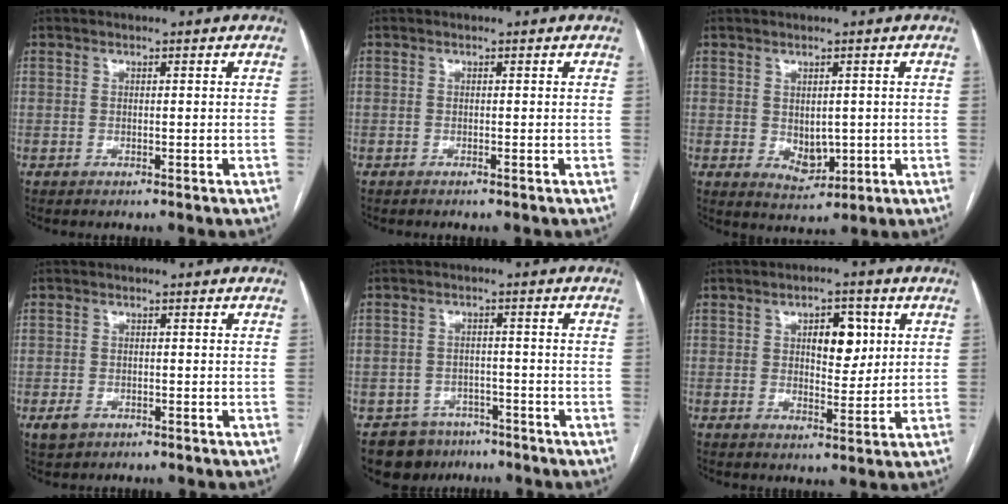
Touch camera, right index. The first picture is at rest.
{"total": 0.7, "force": [-0.6, 0.1, 0.3], "torque": [-0.009, -0.003, -0.008]}
{"total": 4.3, "force": [-0.1, 2.9, 3.1], "torque": [-0.048, -0.007, 0.014]}
{"total": 2.5, "force": [-1.4, 1.7, 1.2], "torque": [-0.028, -0.001, -0.014]}
{"total": 6.7, "force": [-5.1, 4.4, 0.4], "torque": [0.003, 0.014, -0.072]}
{"total": 6.3, "force": [1.9, 3.0, 5.2], "torque": [-0.075, 0.005, 0.032]}